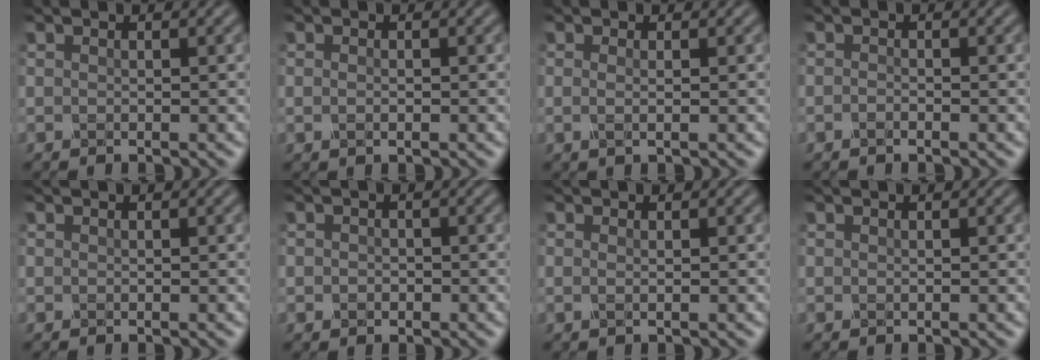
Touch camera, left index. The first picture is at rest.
{"total": 0.8, "force": [-0.1, 0.4, 0.7], "torque": [-0.016, -0.003, -0.001]}
{"total": 1.1, "force": [0.0, 0.3, 1.0], "torque": [-0.019, -0.002, -0.003]}
{"total": 0.6, "force": [-0.4, 0.2, 0.4], "torque": [-0.009, -0.001, -0.008]}
{"total": 0.0}
{"total": 1.0, "force": [-0.2, 0.8, 0.4], "torque": [-0.007, -0.003, -0.007]}
{"total": 0.6, "force": [0.1, 0.2, 0.6], "torque": [-0.012, -0.001, -0.001]}
{"total": 0.0}